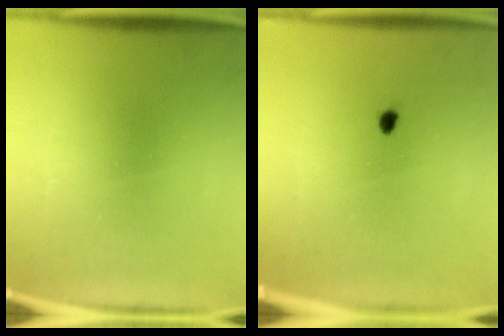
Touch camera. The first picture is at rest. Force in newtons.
{"total": 0.7}